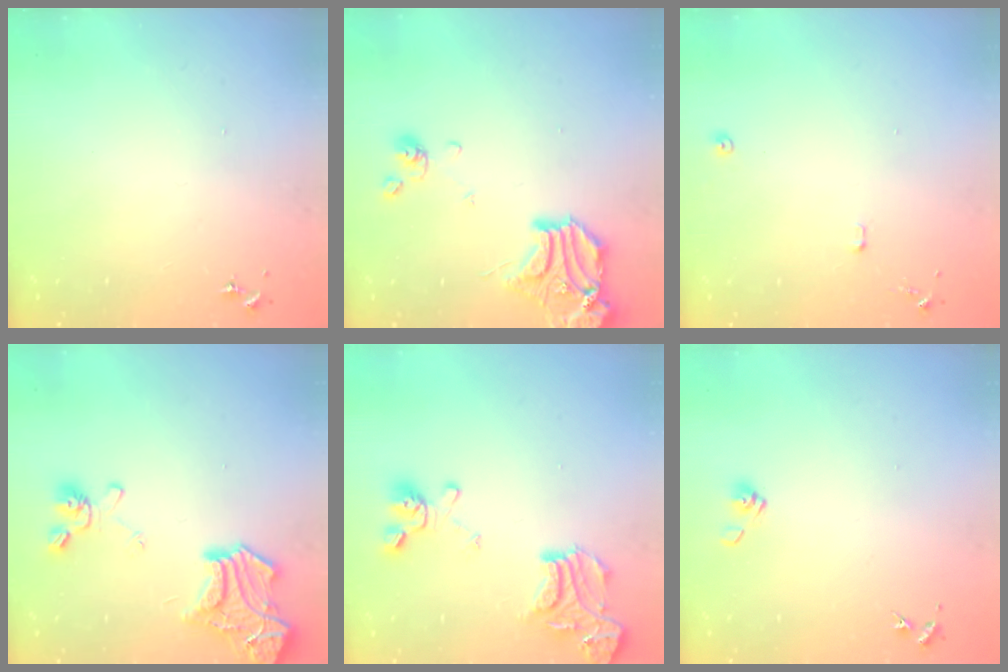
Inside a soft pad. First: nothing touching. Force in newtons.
{"total": 16.0, "press": 15.8, "slide": 2.5}
{"total": 7.4, "press": 7.4, "slide": 0.8}
{"total": 19.7, "press": 19.6, "slide": 1.9}
{"total": 17.7, "press": 17.7, "slide": 1.6}
{"total": 5.4, "press": 4.9, "slide": 2.3}